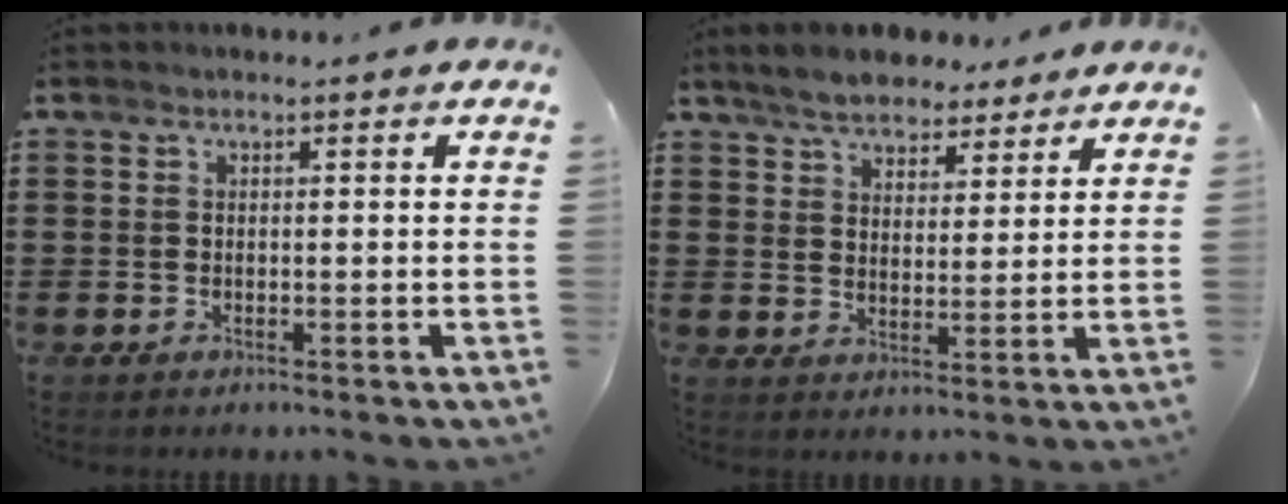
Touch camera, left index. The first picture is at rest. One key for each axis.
{"total": 5.6, "fx": 5.1, "fy": 1.9, "fz": 1.2, "tx": -0.043, "ty": -0.004, "tz": 0.096}